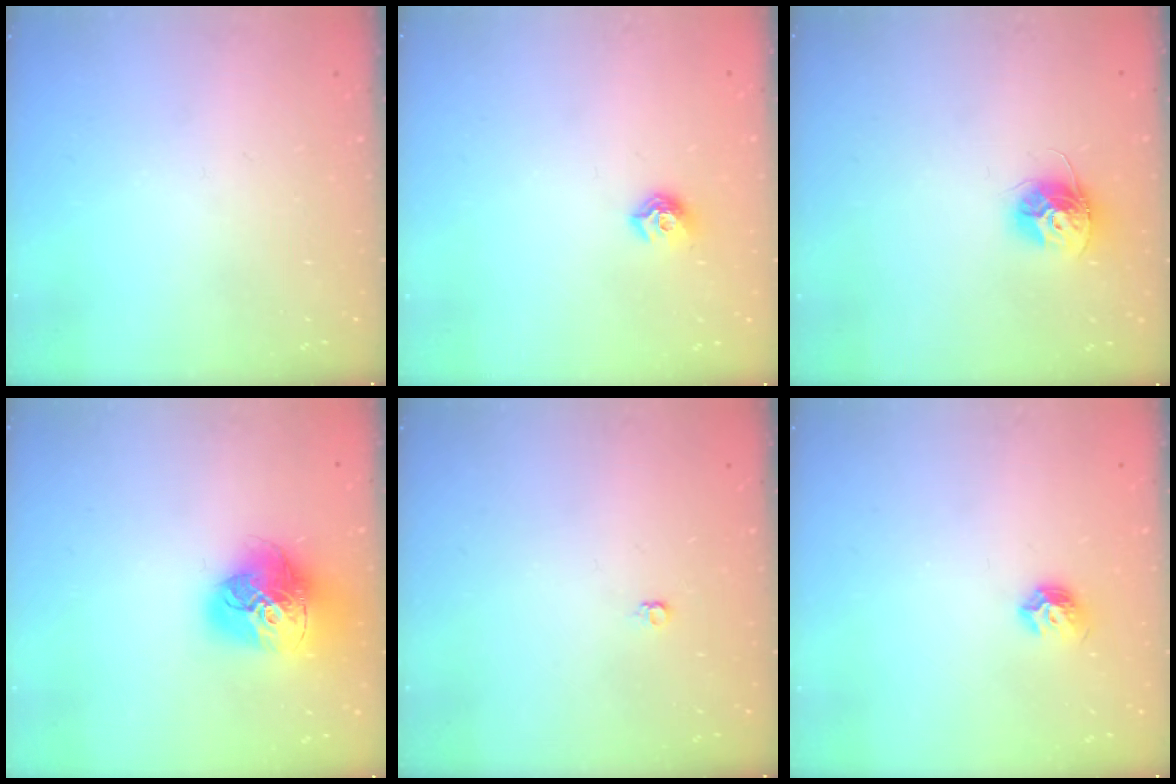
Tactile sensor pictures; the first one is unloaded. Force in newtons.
{"total": 7.9, "press": 7.8, "slide": 0.7}
{"total": 9.7, "press": 9.7, "slide": 0.3}
{"total": 18.3, "press": 18.1, "slide": 2.2}
{"total": 3.9, "press": 3.9, "slide": 0.7}
{"total": 6.4, "press": 6.4, "slide": 0.8}